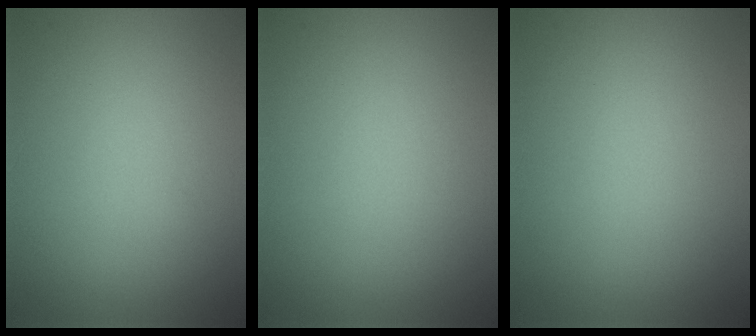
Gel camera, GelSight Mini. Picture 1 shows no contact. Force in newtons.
{"total": 0.0}
{"total": 0.0}